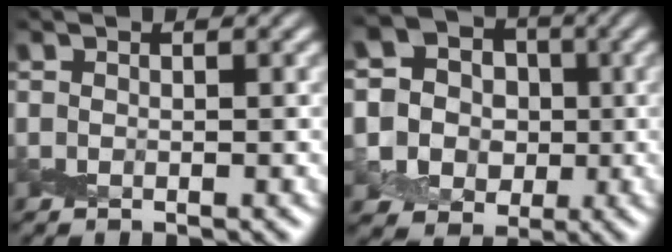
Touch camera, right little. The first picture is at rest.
{"total": 8.5, "force": [-0.4, 8.1, 2.5], "torque": [-0.066, 0.016, -0.032]}